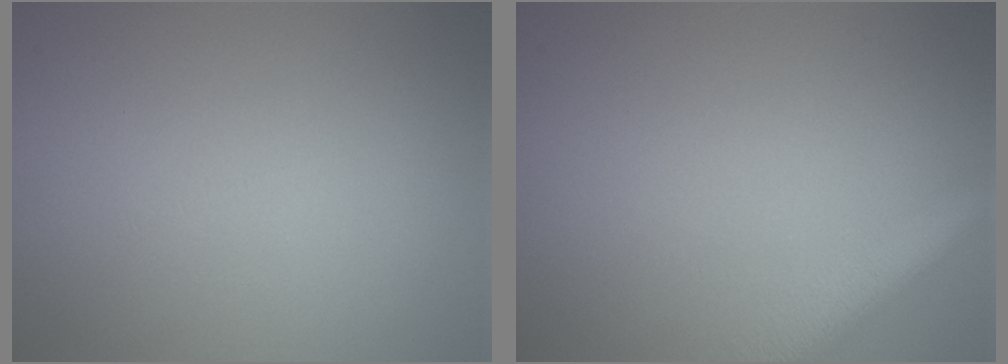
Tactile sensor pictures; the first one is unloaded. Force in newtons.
{"total": 4.4, "press": 4.4, "slide": 0.2}